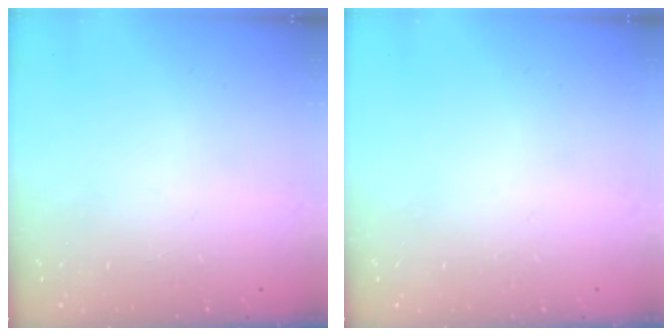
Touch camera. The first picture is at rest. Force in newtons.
{"total": 0.0}